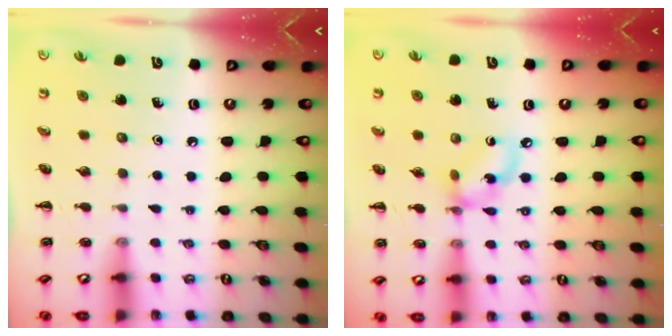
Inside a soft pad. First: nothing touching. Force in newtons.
{"total": 7.1, "press": 6.9, "slide": 1.6}